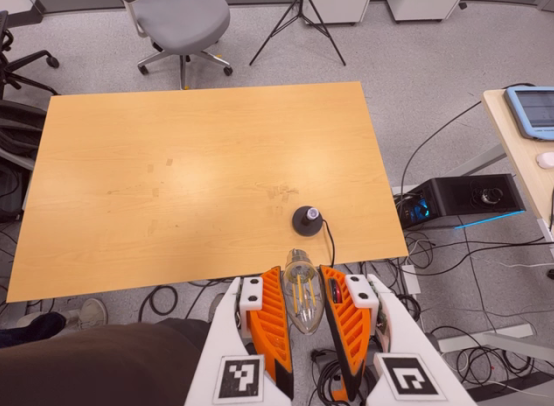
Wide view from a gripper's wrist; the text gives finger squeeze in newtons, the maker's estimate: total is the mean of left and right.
{"total": 8.3, "left": 7.7, "right": 8.9}